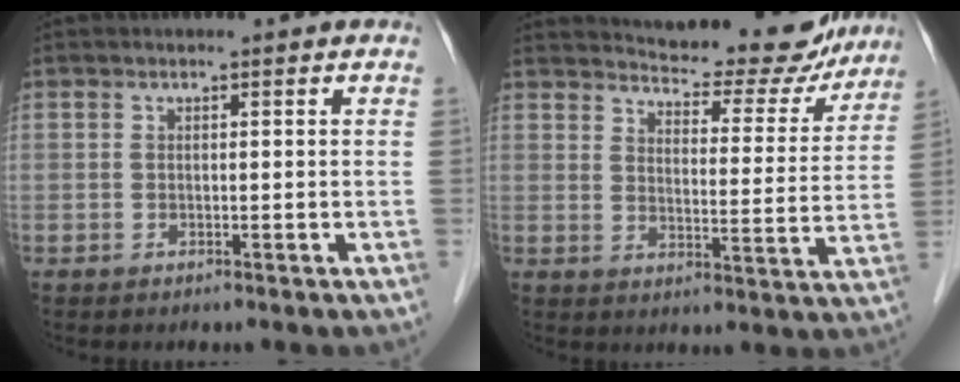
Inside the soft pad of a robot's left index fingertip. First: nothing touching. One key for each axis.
{"total": 16.2, "fx": 15.1, "fy": 3.9, "fz": 4.1, "tx": -0.041, "ty": -0.024, "tz": 0.180}